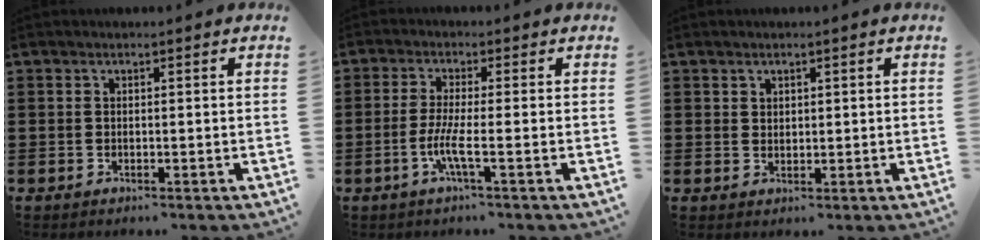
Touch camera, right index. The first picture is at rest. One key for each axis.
{"total": 4.7, "fx": -1.7, "fy": 0.0, "fz": 4.4, "tx": -0.097, "ty": -0.015, "tz": -0.037}
{"total": 1.3, "fx": 1.1, "fy": 0.8, "fz": 0.1, "tx": -0.004, "ty": 0.002, "tz": 0.021}